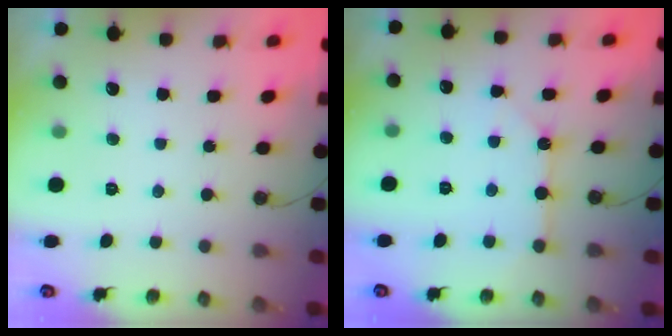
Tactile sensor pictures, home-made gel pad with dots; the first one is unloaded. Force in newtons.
{"total": 5.8, "press": 5.8, "slide": 0.4}